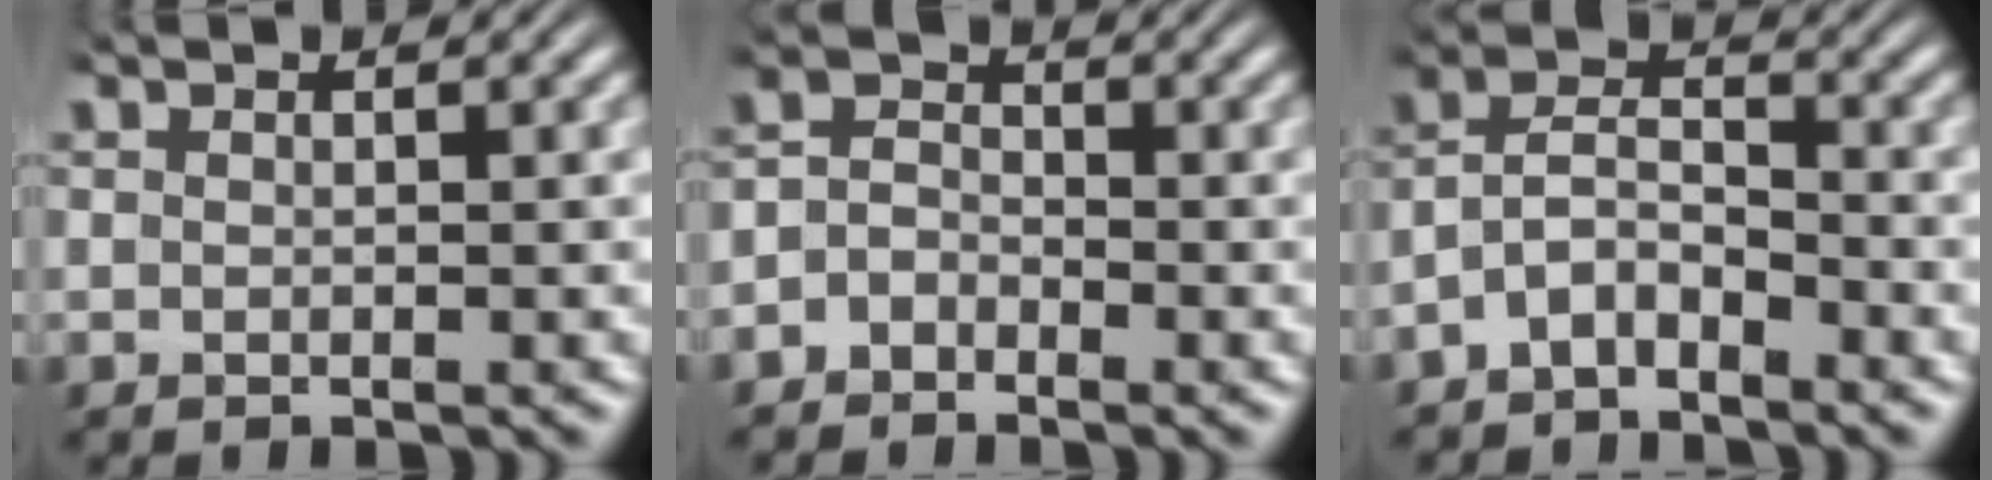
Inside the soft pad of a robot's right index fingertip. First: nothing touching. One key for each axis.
{"total": 3.0, "fx": -1.7, "fy": 2.3, "fz": 0.8, "tx": -0.013, "ty": -0.004, "tz": -0.036}
{"total": 5.9, "fx": -2.3, "fy": 4.7, "fz": 2.5, "tx": -0.061, "ty": -0.013, "tz": -0.051}